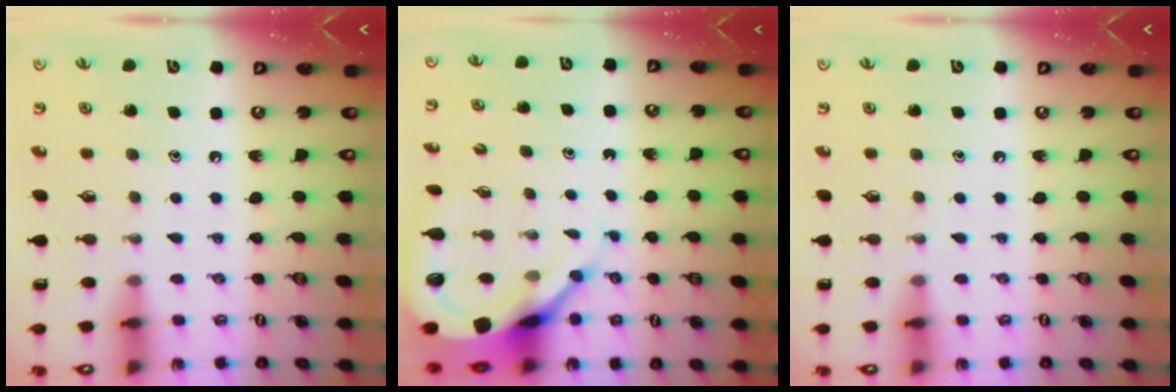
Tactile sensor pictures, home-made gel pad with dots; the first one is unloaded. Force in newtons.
{"total": 8.1, "press": 8.0, "slide": 0.9}
{"total": 0.0}